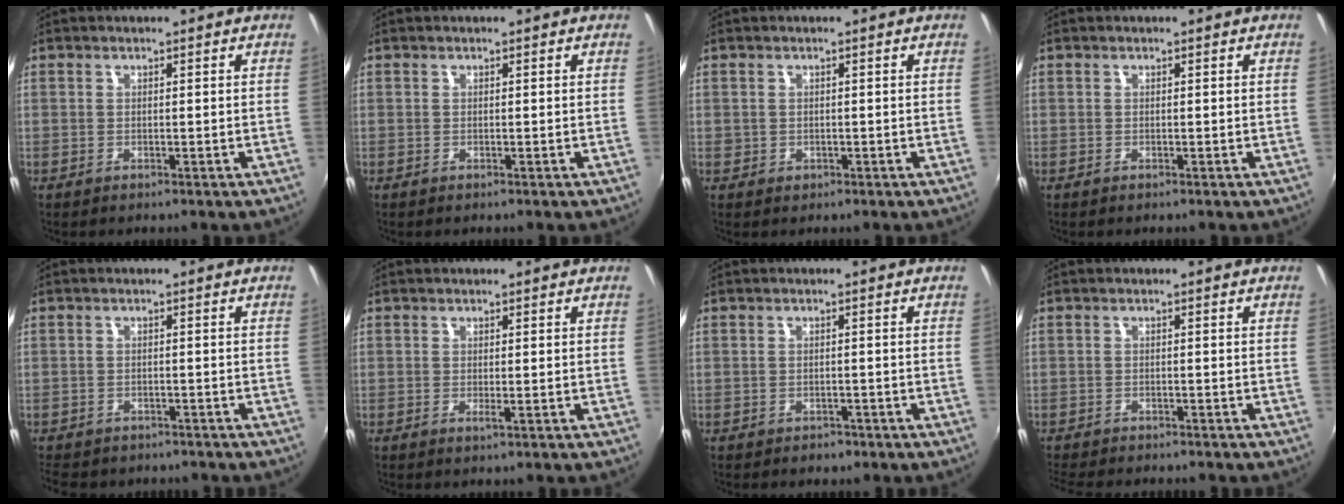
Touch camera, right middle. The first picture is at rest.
{"total": 0.0}
{"total": 1.3, "force": [-0.1, 1.3, 0.4], "torque": [-0.004, -0.002, -0.003]}
{"total": 0.0}
{"total": 6.9, "force": [-5.7, 2.9, 2.4], "torque": [-0.063, -0.018, -0.084]}
{"total": 0.8, "force": [-0.2, -0.2, 0.7], "torque": [-0.014, -0.002, -0.003]}
{"total": 2.2, "force": [-1.6, 1.3, 0.6], "torque": [-0.015, -0.006, -0.022]}
{"total": 6.4, "force": [-5.9, 1.0, 2.2], "torque": [-0.061, -0.020, -0.096]}